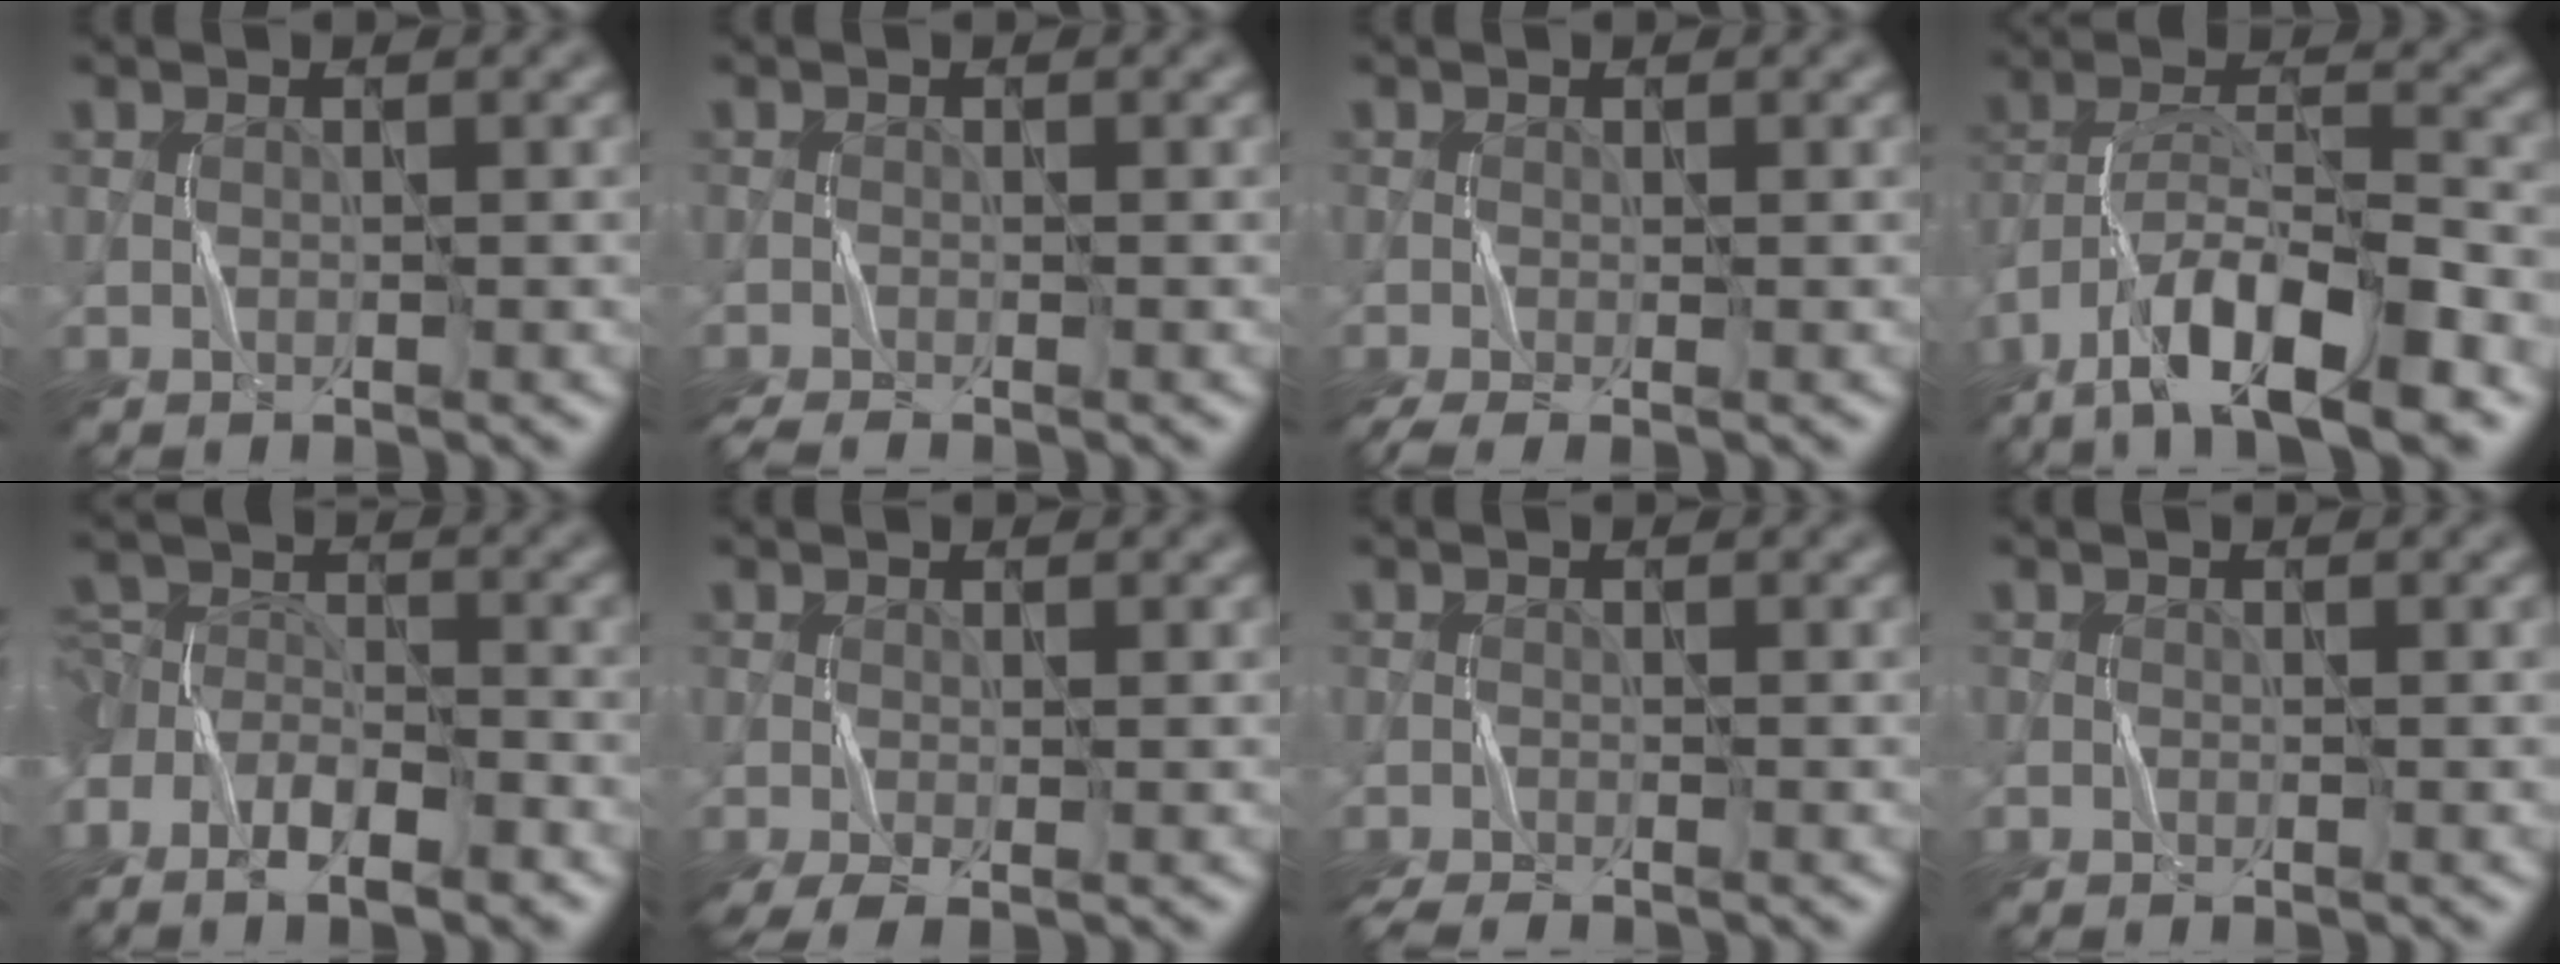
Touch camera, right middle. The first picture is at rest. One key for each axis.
{"total": 1.9, "fx": -1.7, "fy": 0.1, "fz": 0.7, "tx": -0.021, "ty": -0.003, "tz": -0.035}
{"total": 2.0, "fx": -1.4, "fy": 0.3, "fz": 1.4, "tx": -0.031, "ty": -0.005, "tz": -0.030}
{"total": 12.4, "fx": -8.3, "fy": 3.7, "fz": 8.5, "tx": -0.150, "ty": 0.011, "tz": -0.146}
{"total": 9.7, "fx": -5.7, "fy": 5.3, "fz": 5.8, "tx": -0.075, "ty": -0.013, "tz": -0.077}
{"total": 3.0, "fx": -1.8, "fy": 0.8, "fz": 2.2, "tx": -0.048, "ty": -0.009, "tz": -0.035}
{"total": 2.5, "fx": -2.4, "fy": 0.3, "fz": 0.8, "tx": -0.027, "ty": -0.007, "tz": -0.047}
{"total": 0.6, "fx": -0.5, "fy": 0.2, "fz": 0.0, "tx": 0.003, "ty": -0.001, "tz": -0.011}